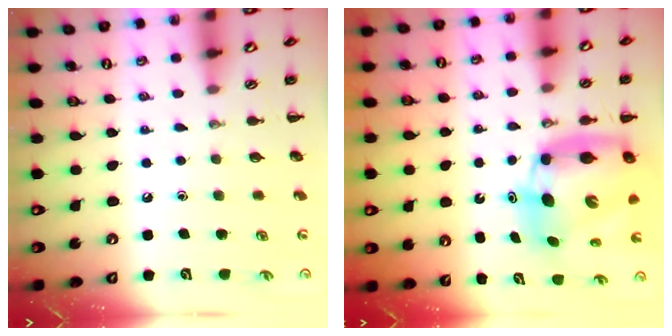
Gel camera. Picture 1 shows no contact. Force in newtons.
{"total": 10.0, "press": 9.6, "slide": 2.7}